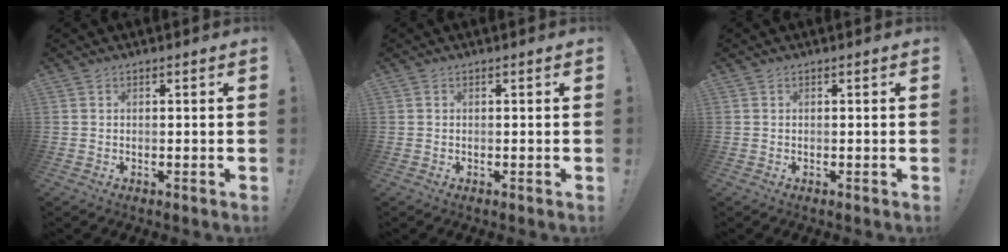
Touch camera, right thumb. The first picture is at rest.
{"total": 0.0}
{"total": 0.0}